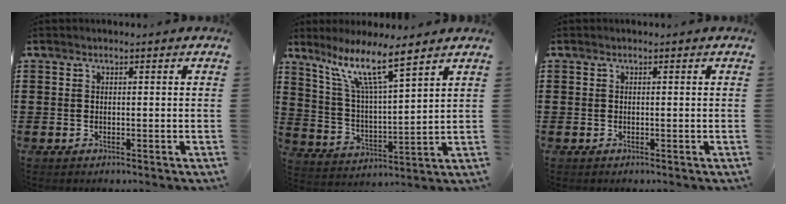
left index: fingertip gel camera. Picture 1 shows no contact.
{"total": 9.9, "force": [7.4, 0.9, 6.4], "torque": [-0.146, -0.032, 0.130]}
{"total": 0.0}